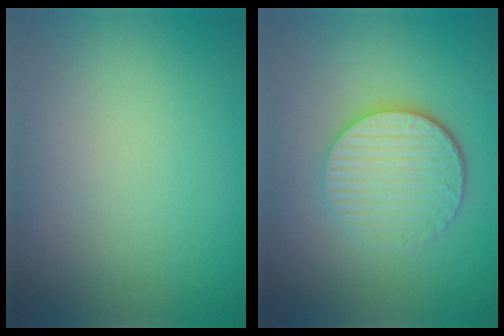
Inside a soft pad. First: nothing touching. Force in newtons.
{"total": 5.1, "press": 3.9, "slide": 3.3}